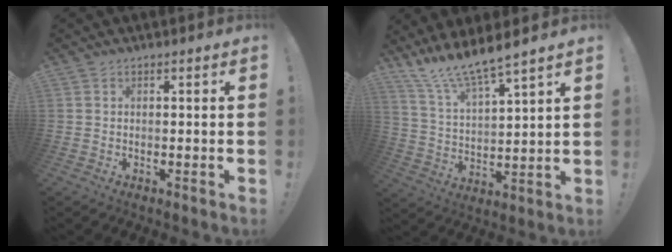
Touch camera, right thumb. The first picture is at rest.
{"total": 10.7, "force": [10.0, 0.0, 4.0], "torque": [-0.096, -0.081, 0.174]}